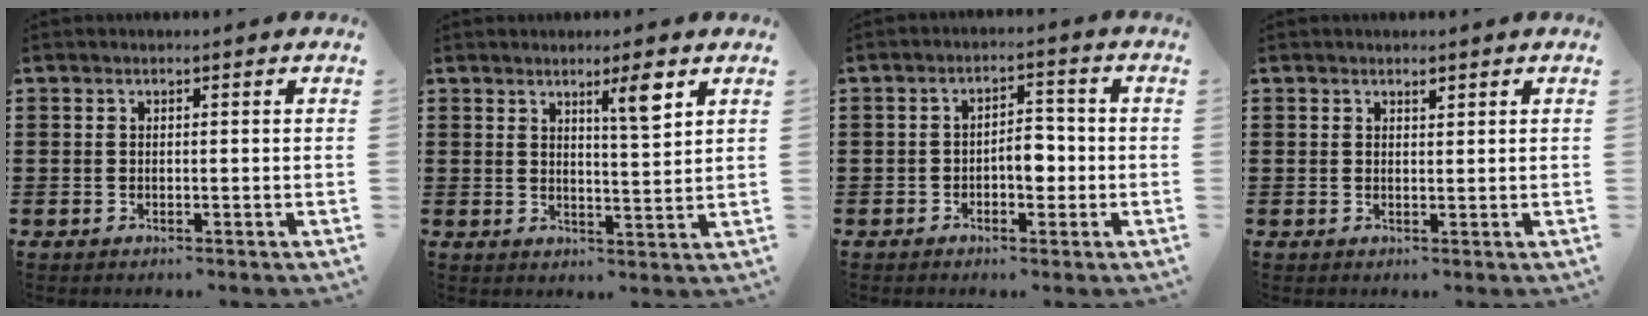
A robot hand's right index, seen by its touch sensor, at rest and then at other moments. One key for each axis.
{"total": 5.1, "fx": 3.1, "fy": 0.4, "fz": 4.0, "tx": -0.061, "ty": -0.006, "tz": 0.045}
{"total": 4.3, "fx": -1.1, "fy": 2.3, "fz": 3.4, "tx": -0.055, "ty": 0.004, "tz": -0.023}
{"total": 1.0, "fx": 0.8, "fy": 0.4, "fz": 0.3, "tx": -0.007, "ty": 0.001, "tz": 0.016}